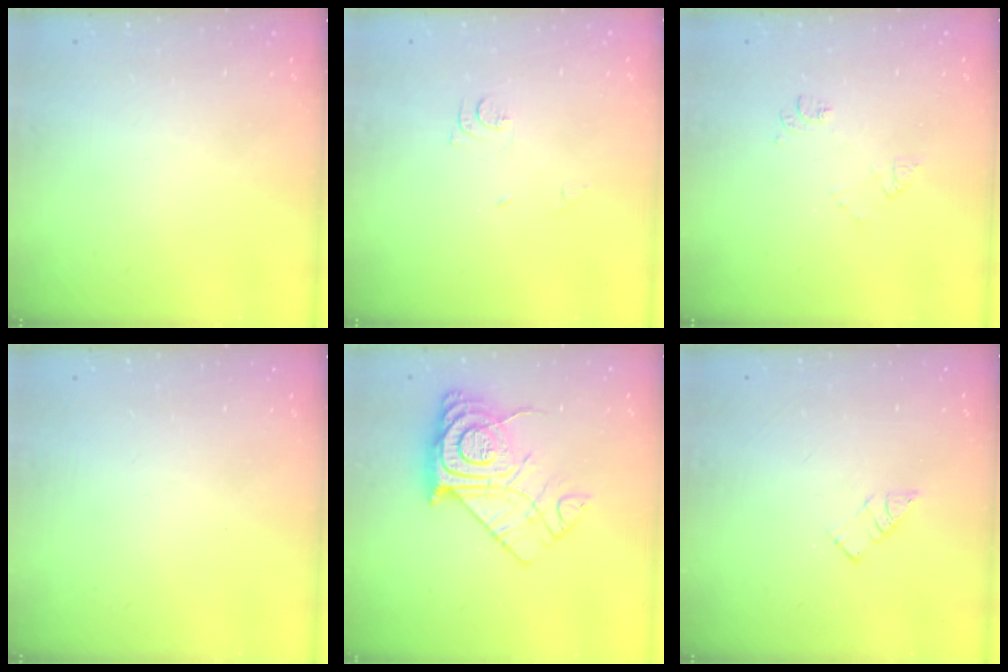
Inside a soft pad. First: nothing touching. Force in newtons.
{"total": 5.7, "press": 5.7, "slide": 0.6}
{"total": 6.9, "press": 6.8, "slide": 0.8}
{"total": 0.0}
{"total": 16.4, "press": 16.3, "slide": 1.7}
{"total": 3.6, "press": 3.6, "slide": 0.4}